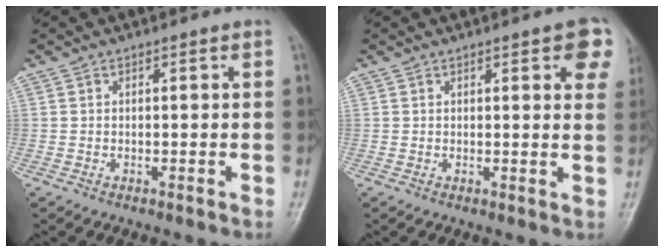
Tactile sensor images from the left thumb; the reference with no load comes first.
{"total": 6.8, "force": [3.2, 2.0, 5.7], "torque": [-0.046, -0.007, 0.030]}